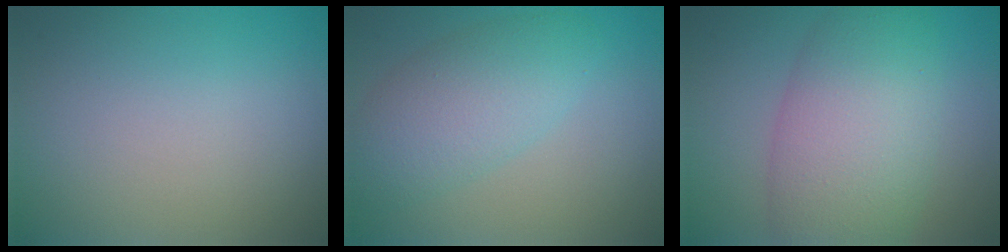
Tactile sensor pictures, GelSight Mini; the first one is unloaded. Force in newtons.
{"total": 5.0, "press": 5.0, "slide": 0.3}
{"total": 8.6, "press": 8.6, "slide": 0.3}